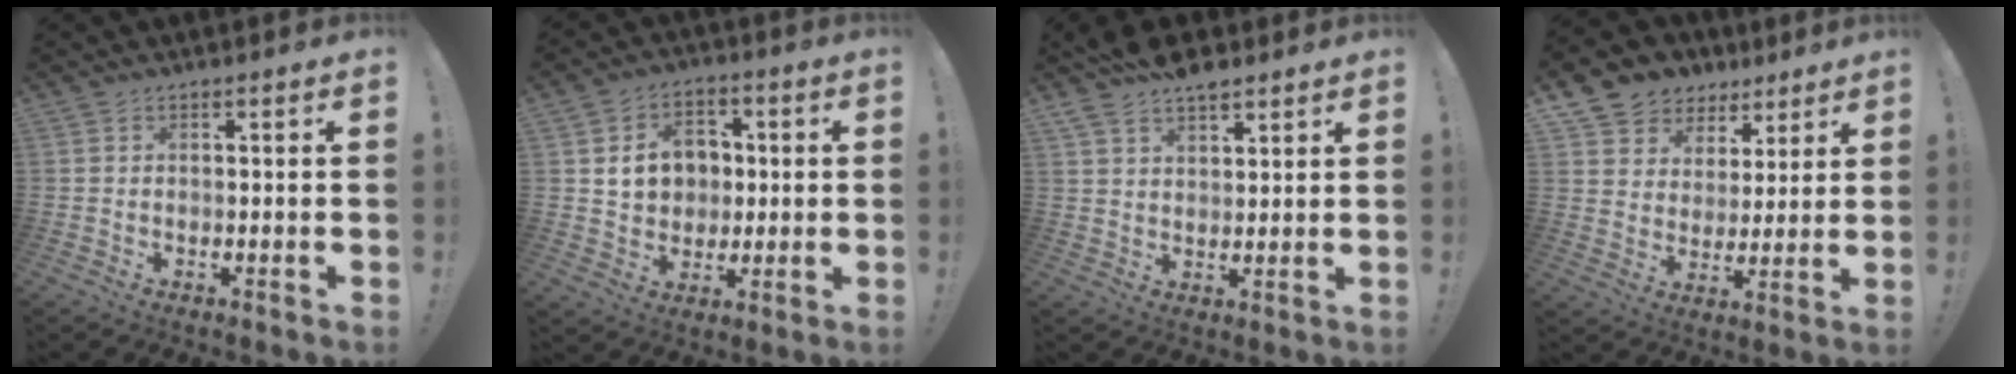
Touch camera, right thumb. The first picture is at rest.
{"total": 11.5, "force": [2.3, 9.9, 5.4], "torque": [-0.067, -0.006, 0.051]}
{"total": 8.0, "force": [6.4, 3.2, 3.6], "torque": [-0.065, -0.032, 0.120]}
{"total": 8.4, "force": [4.5, 7.0, 1.4], "torque": [-0.021, -0.041, 0.094]}